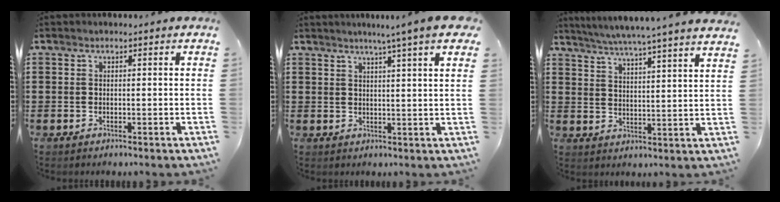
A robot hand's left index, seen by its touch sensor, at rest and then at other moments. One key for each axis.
{"total": 5.4, "fx": 3.9, "fy": -0.5, "fz": 3.8, "tx": -0.075, "ty": -0.014, "tz": 0.064}
{"total": 5.2, "fx": 4.8, "fy": -1.2, "fz": 1.6, "tx": -0.048, "ty": -0.035, "tz": 0.079}